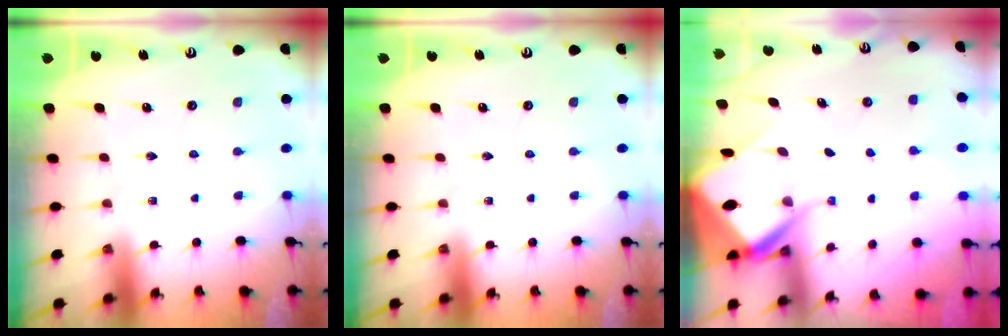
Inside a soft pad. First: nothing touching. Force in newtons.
{"total": 0.0}
{"total": 7.8, "press": 7.8, "slide": 0.7}